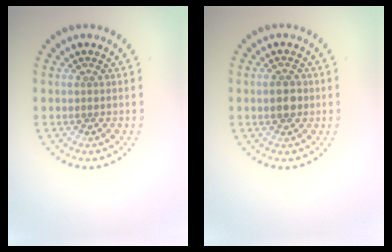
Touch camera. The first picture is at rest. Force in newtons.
{"total": 1.8, "press": 1.8, "slide": 0.1}